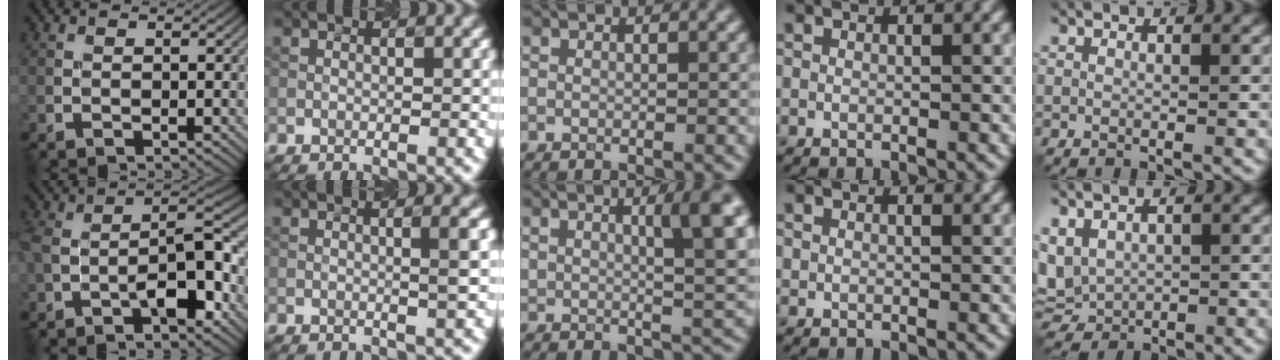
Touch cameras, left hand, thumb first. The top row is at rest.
{"thumb": {"total": 9.9, "force": [-4.7, 3.6, 7.9], "torque": [-0.133, 0.007, -0.085]}, "index": {"total": 2.4, "force": [0.1, 0.5, 2.3], "torque": [-0.029, 0.006, 0.004]}, "middle": {"total": 5.6, "force": [2.3, 1.3, 4.9], "torque": [-0.058, 0.003, 0.048]}, "ring": {"total": 0.7, "force": [0.7, 0.2, 0.1], "torque": [-0.002, -0.001, 0.013]}, "little": {"total": 4.2, "force": [0.8, 3.2, 2.5], "torque": [-0.061, -0.005, 0.021]}}